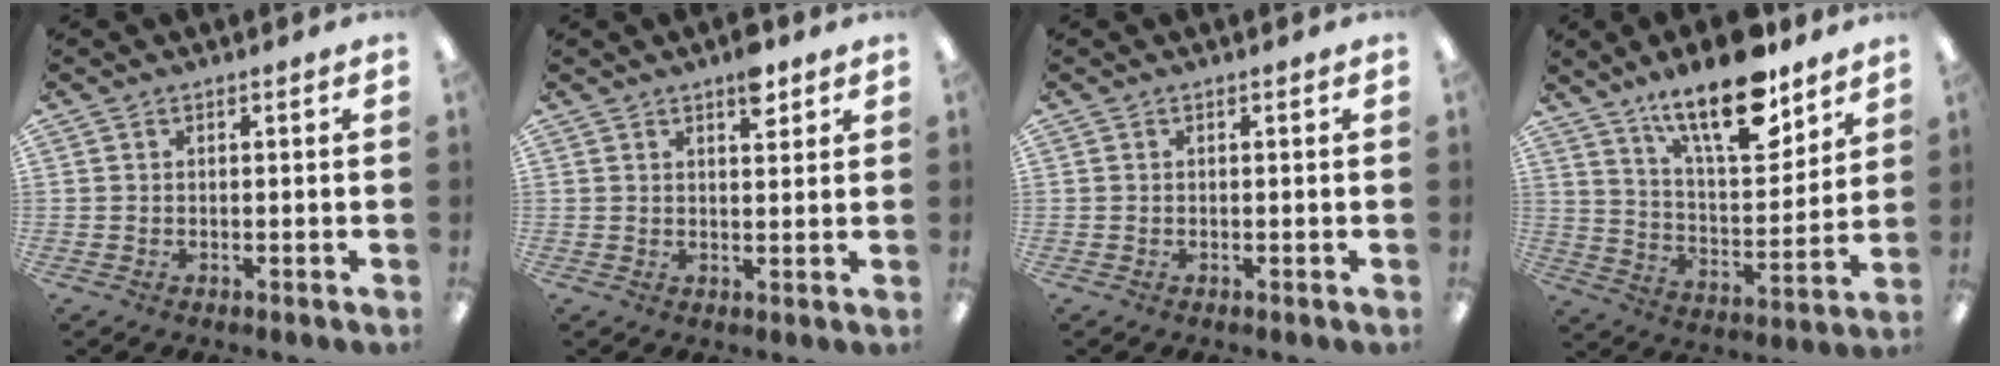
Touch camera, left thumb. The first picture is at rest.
{"total": 5.1, "force": [3.5, 2.0, 3.2], "torque": [-0.029, -0.018, 0.053]}
{"total": 0.0}
{"total": 19.5, "force": [13.8, 6.7, 12.1], "torque": [-0.192, -0.081, 0.227]}